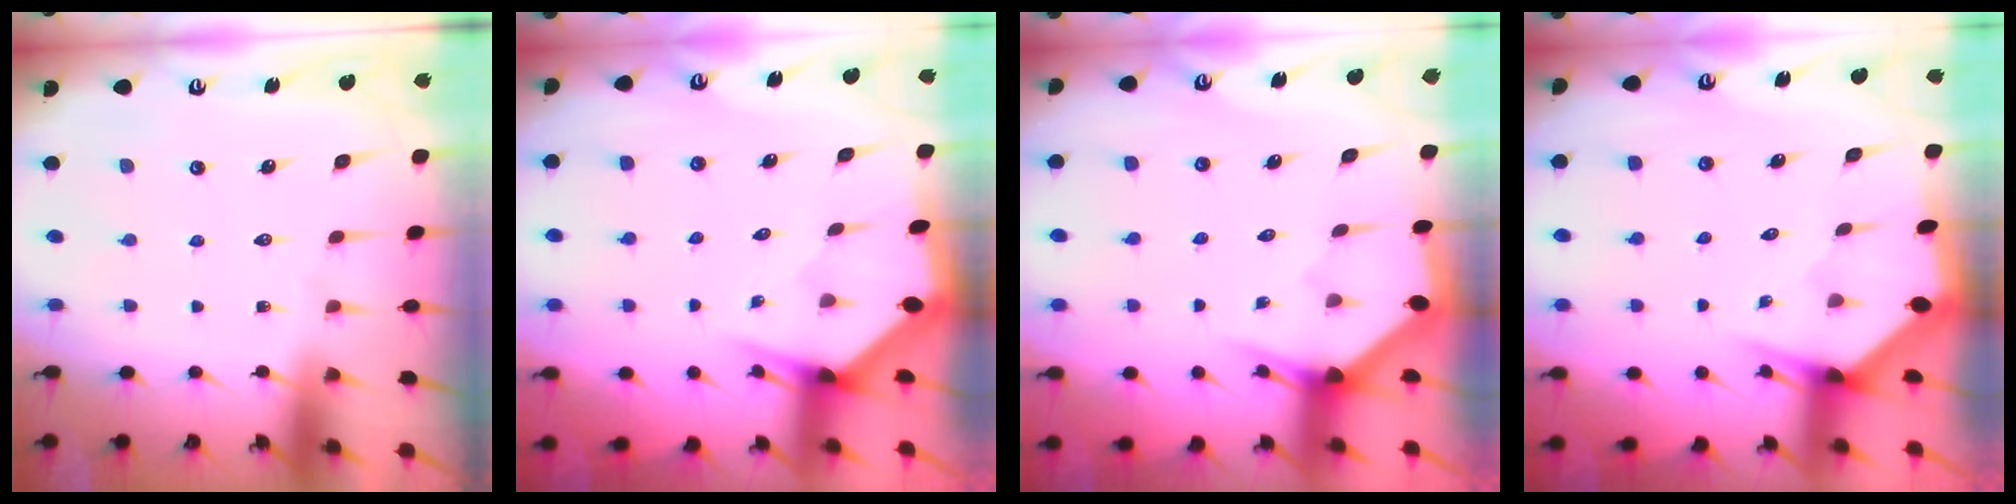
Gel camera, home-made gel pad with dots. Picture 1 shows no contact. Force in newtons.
{"total": 2.8, "press": 2.8, "slide": 0.3}
{"total": 3.1, "press": 3.1, "slide": 0.2}
{"total": 2.8, "press": 2.8, "slide": 0.3}